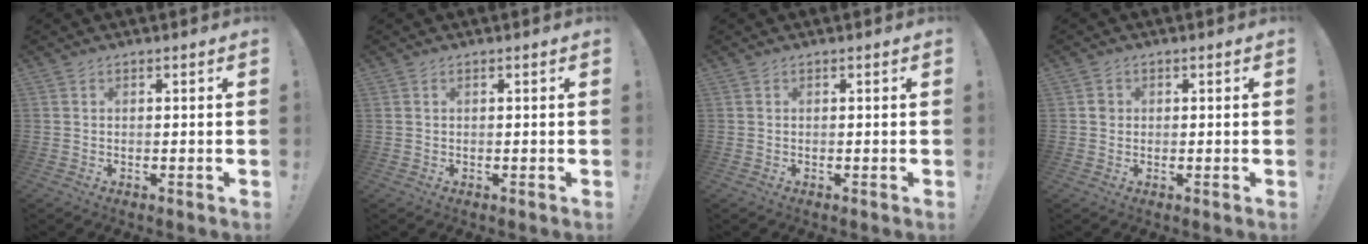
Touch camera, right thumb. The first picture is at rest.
{"total": 0.0}
{"total": 0.0}
{"total": 1.6, "force": [0.1, 1.5, 0.5], "torque": [-0.001, 0.001, 0.000]}